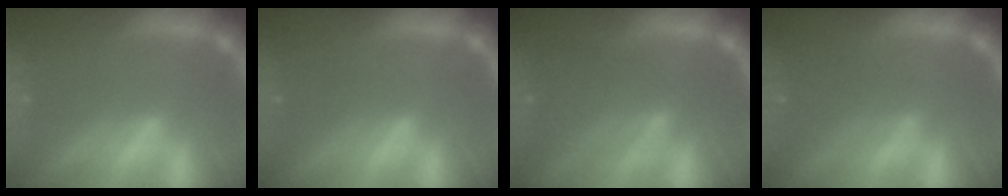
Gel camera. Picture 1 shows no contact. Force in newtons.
{"total": 2.0}
{"total": 5.6}
{"total": 3.6}